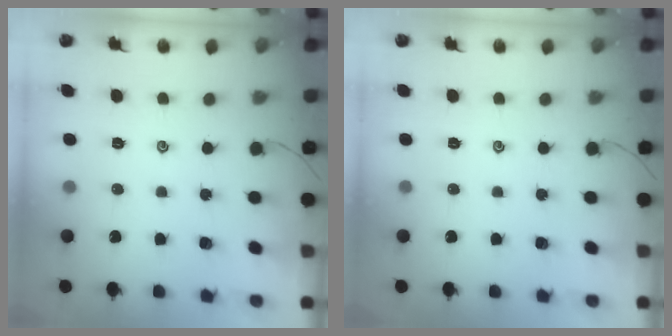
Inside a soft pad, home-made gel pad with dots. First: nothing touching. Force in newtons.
{"total": 0.0}